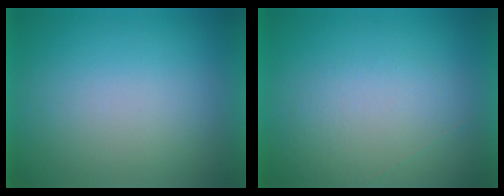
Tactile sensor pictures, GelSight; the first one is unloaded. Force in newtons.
{"total": 1.0}